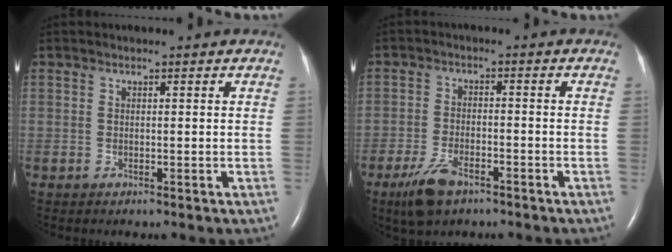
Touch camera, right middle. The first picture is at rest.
{"total": 6.1, "force": [-4.1, 2.3, 3.9], "torque": [-0.091, -0.008, -0.071]}